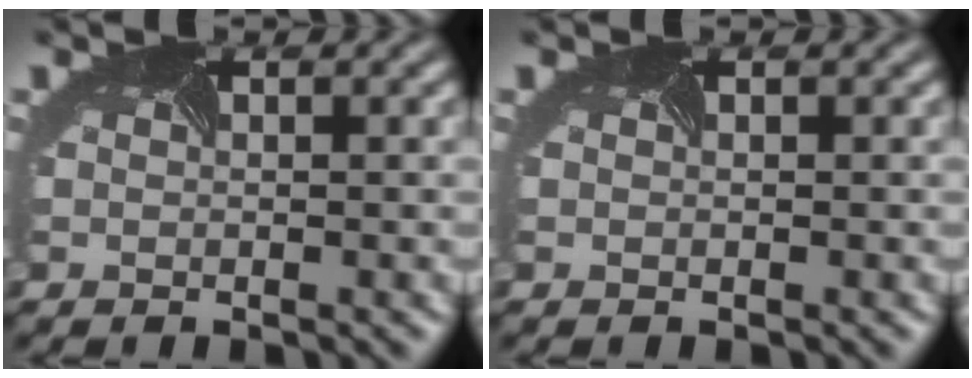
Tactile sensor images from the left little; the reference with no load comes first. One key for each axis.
{"total": 0.0}